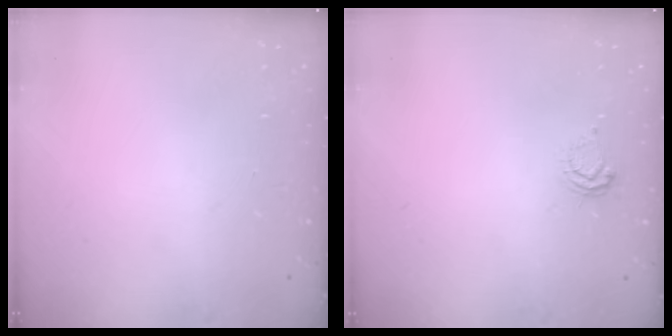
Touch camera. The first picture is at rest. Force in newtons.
{"total": 3.1, "press": 3.0, "slide": 0.5}